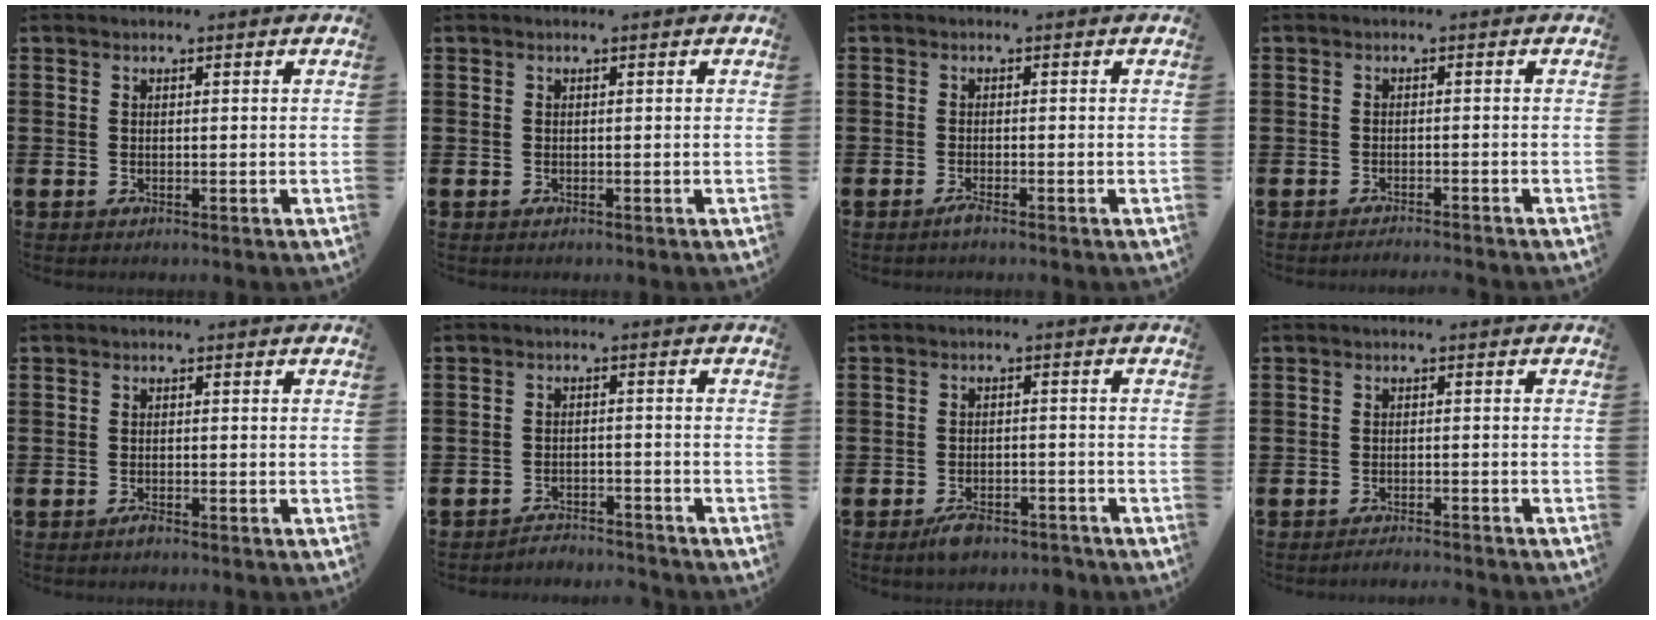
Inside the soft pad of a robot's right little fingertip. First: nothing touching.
{"total": 0.0}
{"total": 1.1, "force": [-0.8, 0.1, 0.7], "torque": [-0.013, -0.002, -0.014]}
{"total": 1.1, "force": [-1.1, -0.2, 0.1], "torque": [-0.002, 0.001, -0.022]}
{"total": 0.9, "force": [-0.7, 0.2, 0.5], "torque": [-0.010, -0.003, -0.013]}
{"total": 2.5, "force": [-2.5, 0.0, -0.3], "torque": [-0.003, 0.004, -0.055]}
{"total": 3.0, "force": [-2.3, 1.2, 1.4], "torque": [-0.026, 0.010, -0.045]}
{"total": 1.3, "force": [-1.3, -0.2, 0.1], "torque": [-0.004, 0.002, -0.027]}